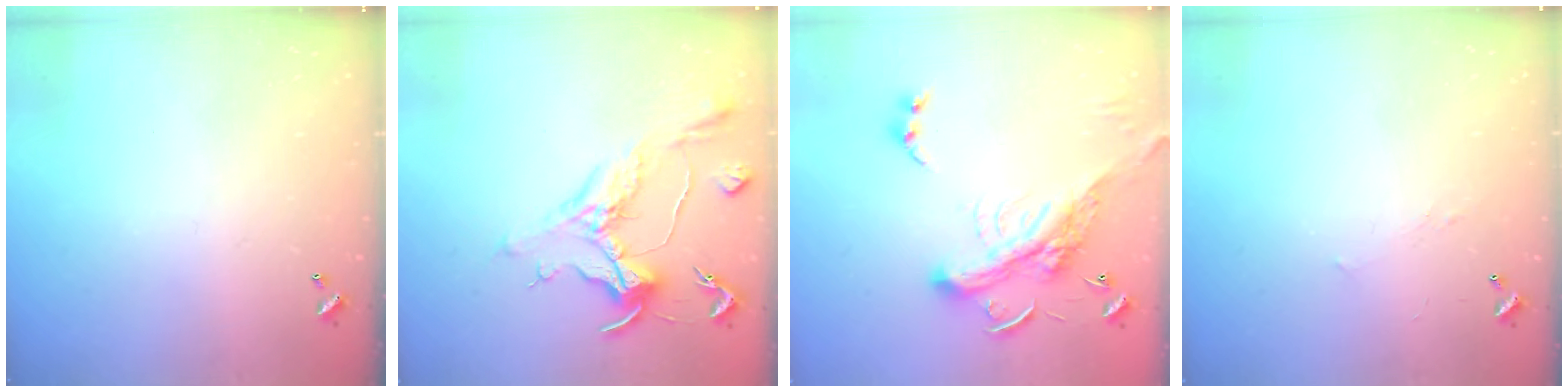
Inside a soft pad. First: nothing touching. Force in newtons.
{"total": 1.6, "press": 1.5, "slide": 0.6}
{"total": 6.7, "press": 6.7, "slide": 1.0}
{"total": 2.9, "press": 2.8, "slide": 0.4}